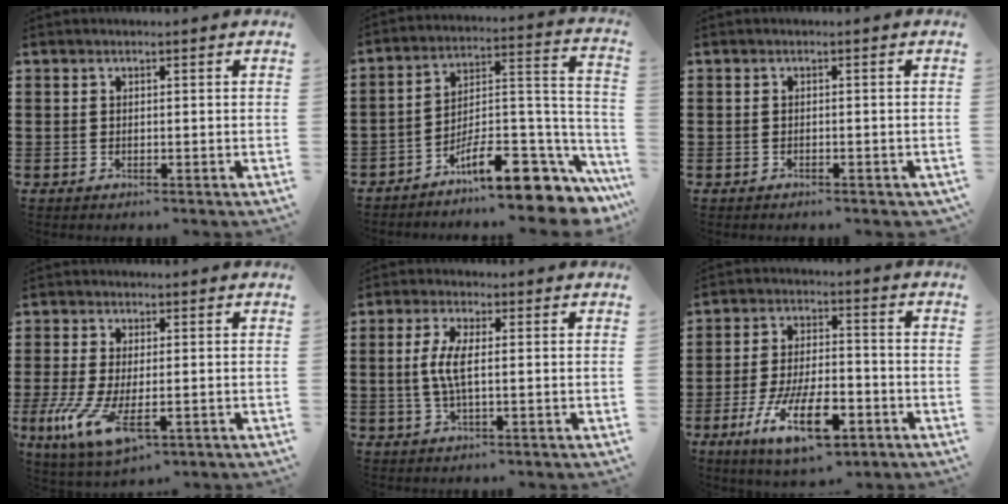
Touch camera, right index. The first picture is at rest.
{"total": 11.1, "force": [-8.3, 3.0, 6.8], "torque": [-0.094, 0.011, -0.153]}
{"total": 0.7, "force": [-0.7, 0.1, 0.3], "torque": [-0.009, -0.004, -0.012]}
{"total": 8.5, "force": [-3.1, 2.7, 7.4], "torque": [-0.170, -0.026, -0.056]}
{"total": 5.0, "force": [-0.1, 1.4, 4.8], "torque": [-0.116, -0.008, -0.013]}
{"total": 12.2, "force": [-5.9, 4.4, 9.8], "torque": [-0.197, 0.006, -0.106]}